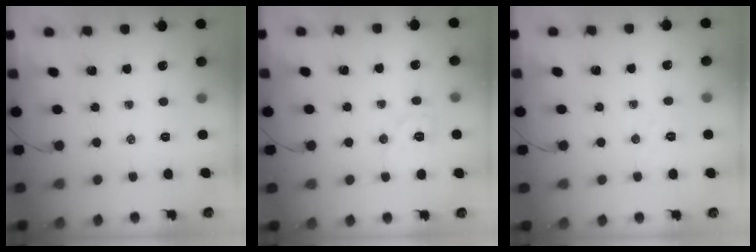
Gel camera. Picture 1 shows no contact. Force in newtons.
{"total": 7.4, "press": 7.3, "slide": 1.5}
{"total": 3.1, "press": 2.9, "slide": 0.9}